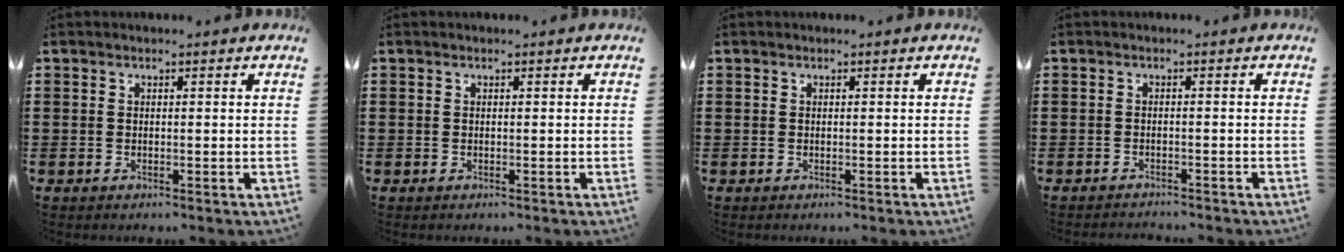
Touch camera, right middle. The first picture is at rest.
{"total": 0.0}
{"total": 0.0}
{"total": 1.1, "force": [-1.1, 0.0, 0.0], "torque": [-0.003, 0.001, -0.022]}